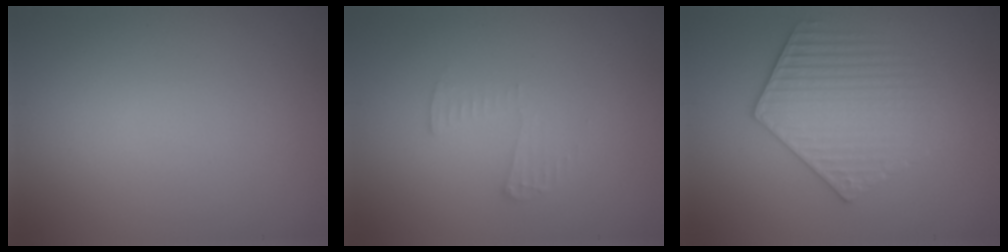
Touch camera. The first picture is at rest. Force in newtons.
{"total": 1.4, "press": 1.4, "slide": 0.1}
{"total": 3.8, "press": 3.6, "slide": 1.0}